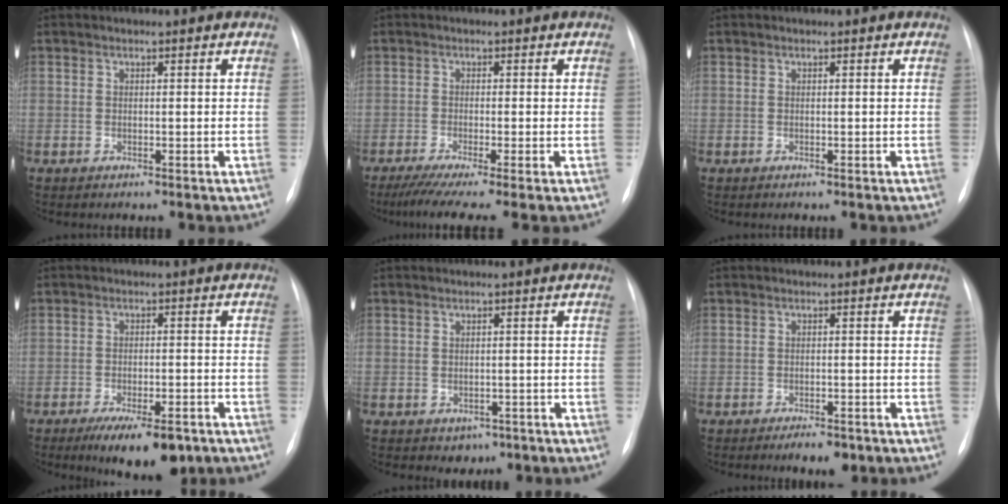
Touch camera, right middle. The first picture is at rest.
{"total": 8.1, "force": [-5.9, 0.0, 5.5], "torque": [-0.085, -0.025, -0.097]}
{"total": 0.0}
{"total": 9.5, "force": [-6.4, 2.9, 6.3], "torque": [-0.091, -0.010, -0.095]}
{"total": 2.6, "force": [-1.2, 2.2, 0.7], "torque": [-0.003, 0.005, -0.007]}
{"total": 3.4, "force": [-2.4, 1.3, 2.1], "torque": [-0.026, -0.002, -0.027]}